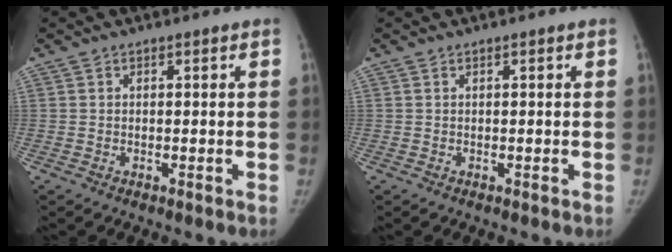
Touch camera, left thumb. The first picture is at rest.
{"total": 0.0}